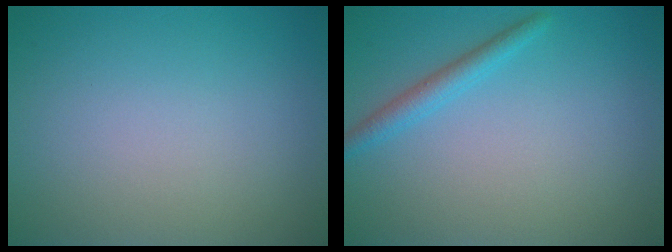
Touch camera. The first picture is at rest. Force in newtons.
{"total": 1.9, "press": 1.9, "slide": 0.1}